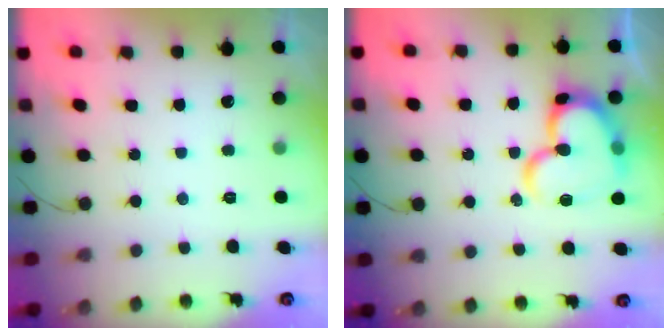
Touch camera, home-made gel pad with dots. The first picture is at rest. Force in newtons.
{"total": 18.9, "press": 18.8, "slide": 2.3}